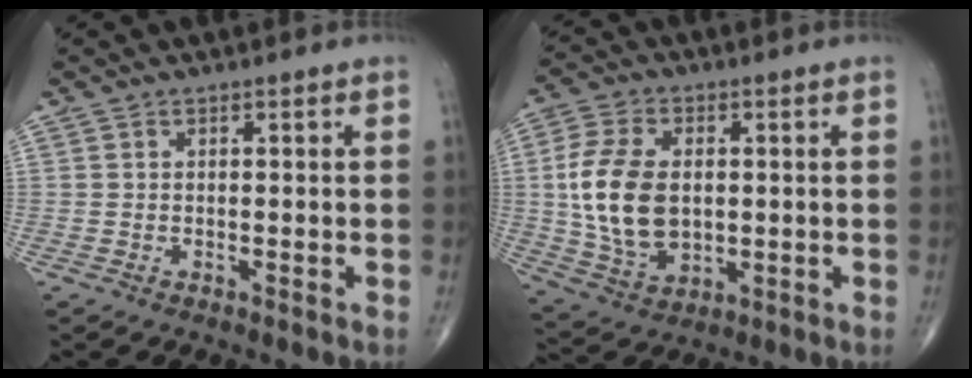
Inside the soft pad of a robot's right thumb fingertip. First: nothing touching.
{"total": 14.5, "force": [0.6, 9.2, 11.2], "torque": [-0.214, -0.006, 0.019]}